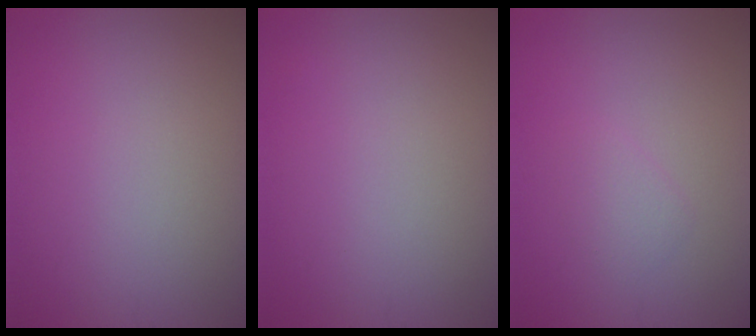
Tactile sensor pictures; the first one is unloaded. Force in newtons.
{"total": 0.0}
{"total": 1.1, "press": 1.1, "slide": 0.1}